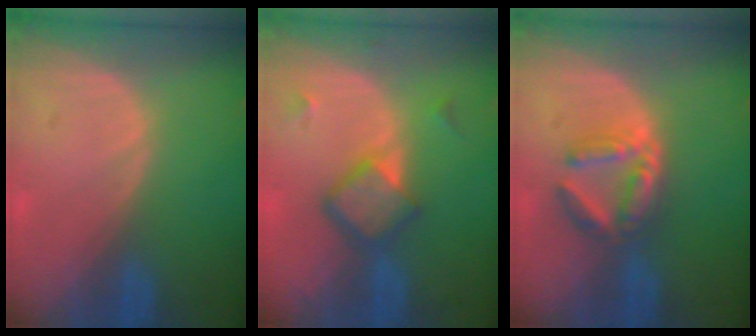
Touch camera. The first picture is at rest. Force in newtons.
{"total": 5.8, "press": 5.1, "slide": 2.7}
{"total": 5.6, "press": 5.4, "slide": 1.3}